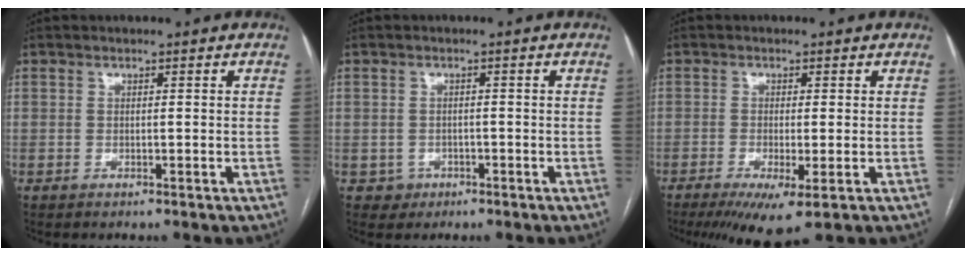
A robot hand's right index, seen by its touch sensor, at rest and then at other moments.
{"total": 2.5, "force": [-1.0, 2.2, 0.0], "torque": [0.009, 0.011, -0.013]}
{"total": 6.8, "force": [-3.4, 1.1, 5.8], "torque": [-0.091, -0.019, -0.051]}